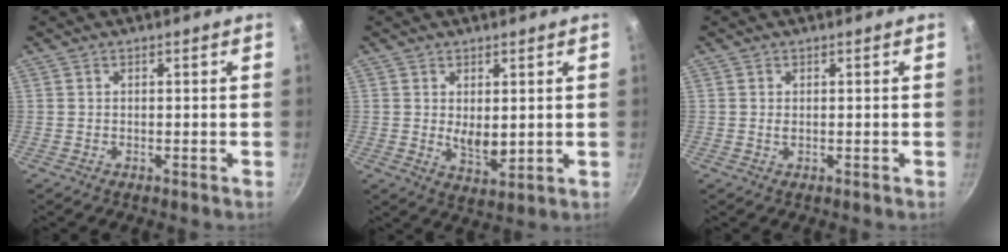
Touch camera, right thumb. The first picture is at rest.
{"total": 5.3, "force": [1.0, 2.7, 4.4], "torque": [-0.062, -0.021, 0.024]}
{"total": 0.6, "force": [0.1, 0.3, 0.5], "torque": [-0.011, -0.001, 0.002]}